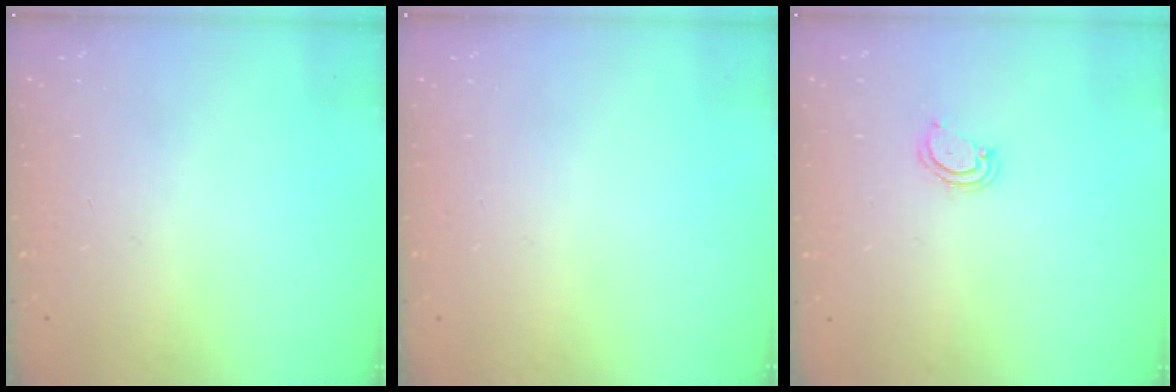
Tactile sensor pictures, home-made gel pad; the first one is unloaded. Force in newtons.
{"total": 0.0}
{"total": 3.9, "press": 3.9, "slide": 0.4}